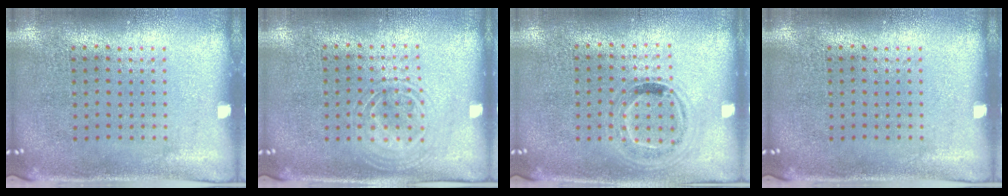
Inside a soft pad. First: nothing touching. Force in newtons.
{"total": 1.3, "press": 1.2, "slide": 0.2}
{"total": 0.9, "press": 0.8, "slide": 0.4}
{"total": 0.0}